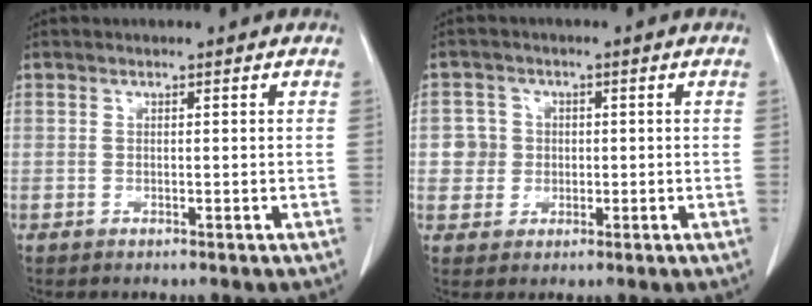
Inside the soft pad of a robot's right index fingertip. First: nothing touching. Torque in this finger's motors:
{"motor_torque": [0.20, 0.12, 0.12, 0.01]}